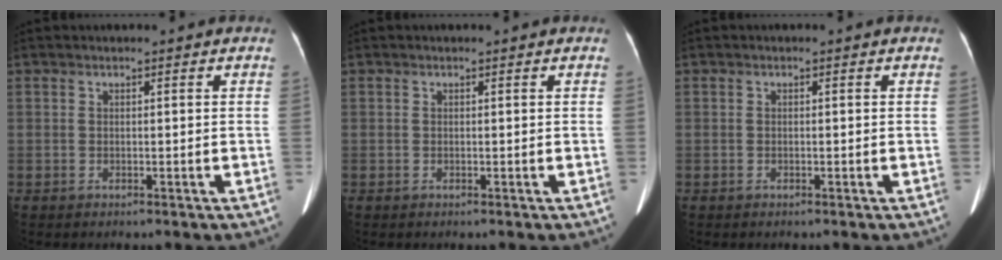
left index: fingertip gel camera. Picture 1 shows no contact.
{"total": 0.7, "force": [0.7, 0.0, 0.3], "torque": [-0.006, 0.010, 0.011]}
{"total": 0.0}